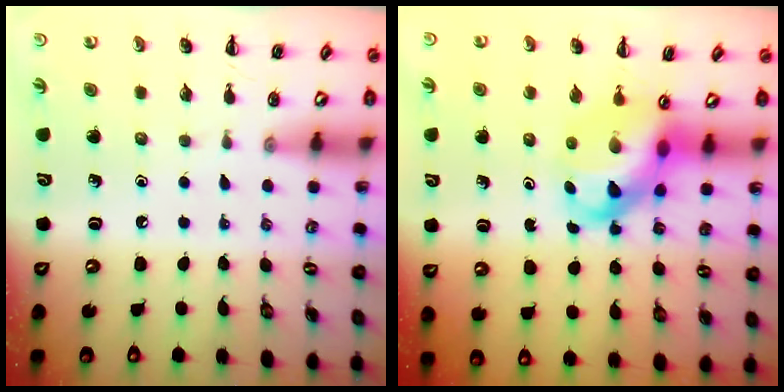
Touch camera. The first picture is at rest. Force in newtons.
{"total": 8.4, "press": 8.1, "slide": 2.4}